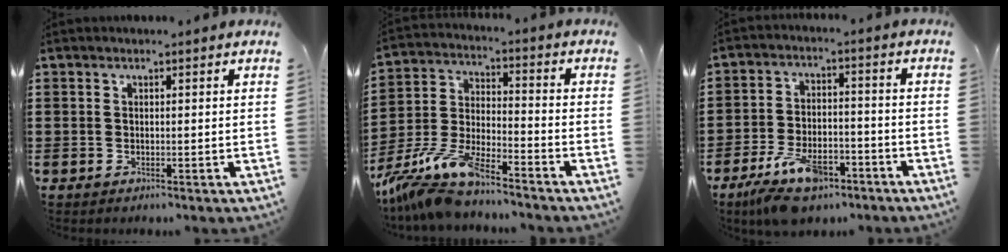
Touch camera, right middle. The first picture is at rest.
{"total": 10.4, "force": [-9.2, 1.5, 4.5], "torque": [-0.103, 0.006, -0.187]}
{"total": 9.2, "force": [-6.7, 3.8, 5.1], "torque": [-0.098, 0.013, -0.124]}